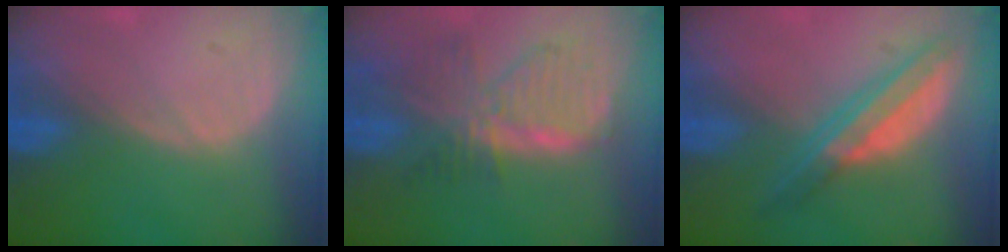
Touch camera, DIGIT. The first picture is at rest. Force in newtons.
{"total": 7.8, "press": 7.0, "slide": 3.5}
{"total": 6.8, "press": 5.6, "slide": 3.8}